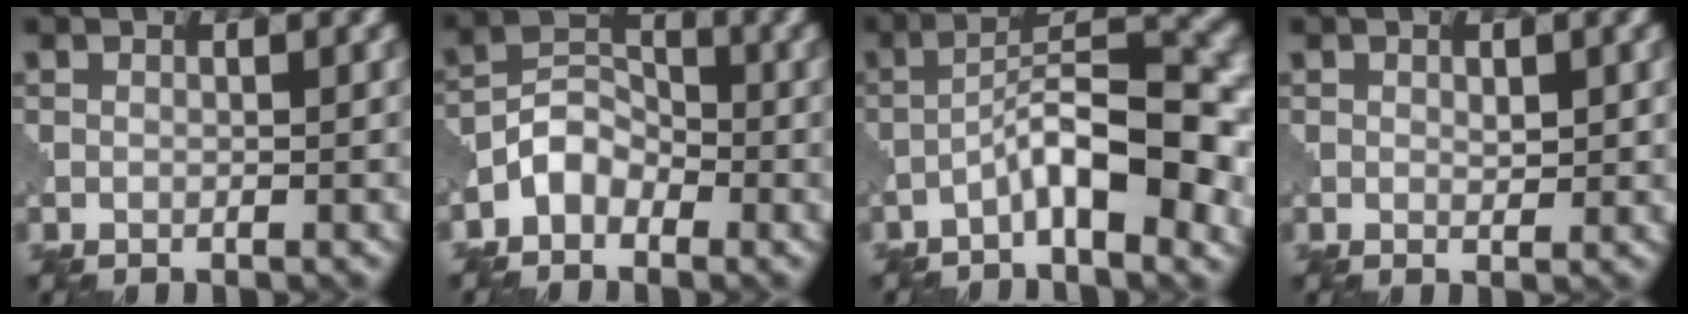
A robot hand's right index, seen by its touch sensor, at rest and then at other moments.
{"total": 3.2, "force": [-1.9, 2.1, 1.4], "torque": [-0.022, 0.013, -0.047]}
{"total": 8.3, "force": [-3.5, 2.3, 7.2], "torque": [-0.117, 0.022, -0.061]}
{"total": 1.1, "force": [0.2, 0.6, 0.9], "torque": [-0.014, -0.001, 0.004]}